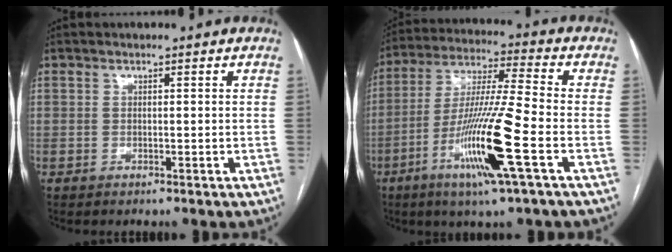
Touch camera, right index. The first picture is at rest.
{"total": 15.2, "force": [-5.6, -0.5, 14.1], "torque": [-0.281, -0.018, -0.109]}